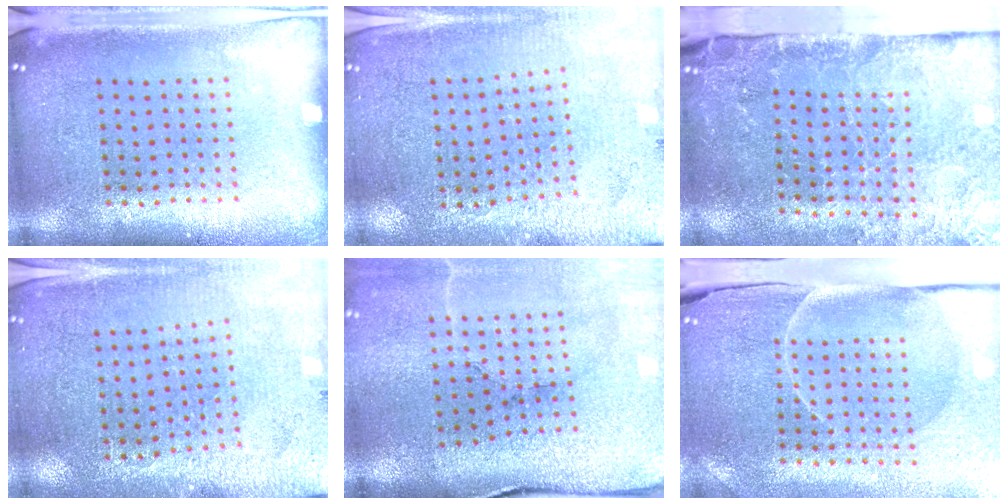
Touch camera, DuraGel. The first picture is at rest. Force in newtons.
{"total": 2.9, "press": 2.8, "slide": 0.4}
{"total": 3.4, "press": 3.3, "slide": 0.9}
{"total": 2.7, "press": 2.7, "slide": 0.3}
{"total": 3.5, "press": 3.3, "slide": 1.1}
{"total": 3.8, "press": 3.7, "slide": 0.7}